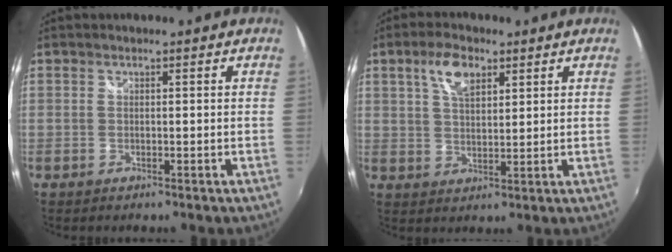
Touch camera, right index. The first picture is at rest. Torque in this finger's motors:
{"motor_torque": [0.11, 0.07, 0.12, 0.08]}